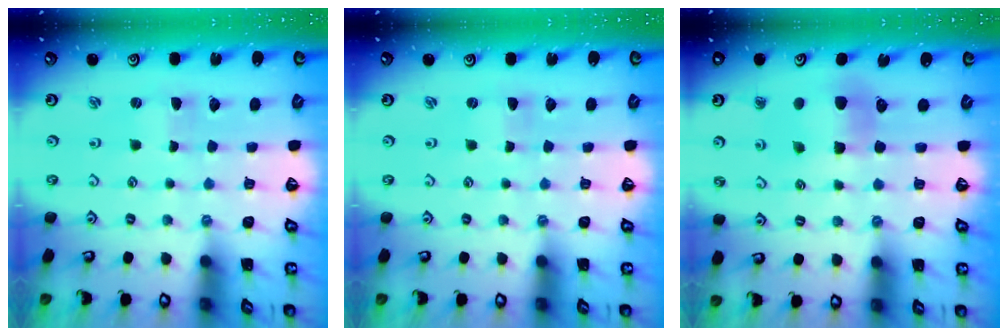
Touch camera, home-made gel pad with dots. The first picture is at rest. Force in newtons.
{"total": 0.0}
{"total": 6.5, "press": 6.5, "slide": 0.5}